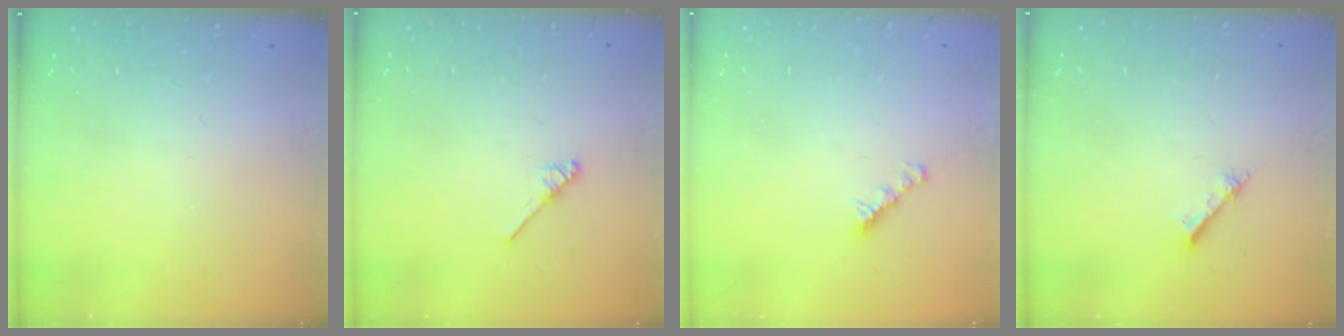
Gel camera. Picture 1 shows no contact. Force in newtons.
{"total": 3.7, "press": 3.7, "slide": 0.4}
{"total": 2.7, "press": 2.6, "slide": 0.7}
{"total": 1.5, "press": 1.5, "slide": 0.2}